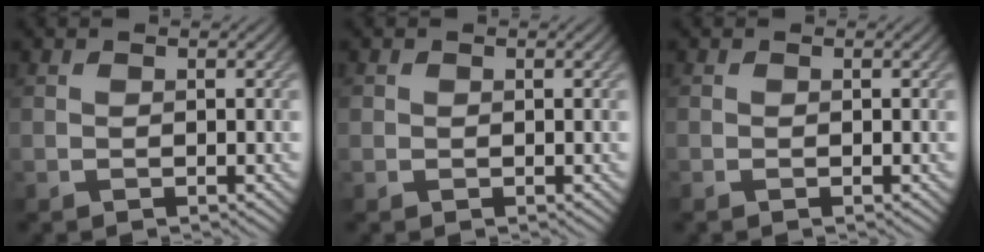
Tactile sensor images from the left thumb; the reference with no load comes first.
{"total": 0.6, "force": [0.1, 0.5, 0.1], "torque": [0.001, -0.003, 0.000]}
{"total": 0.0}